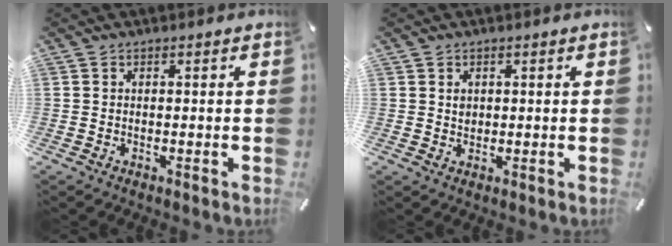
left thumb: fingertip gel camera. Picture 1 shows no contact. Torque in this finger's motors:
{"motor_torque": [0.42, 0.63, 0.08, -0.17, -0.01]}